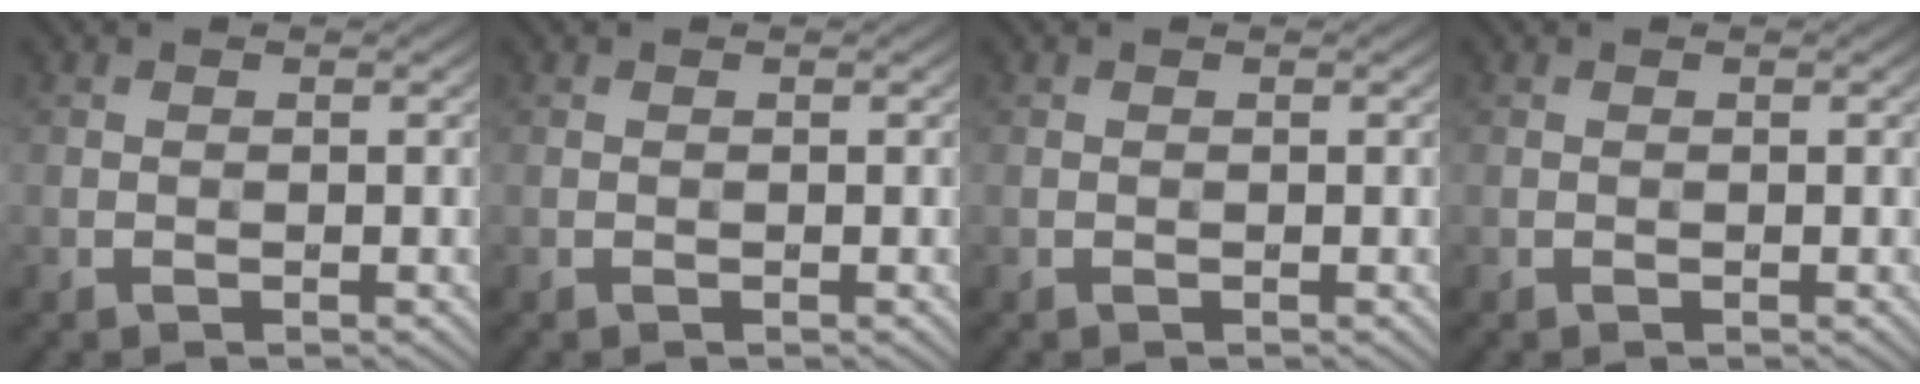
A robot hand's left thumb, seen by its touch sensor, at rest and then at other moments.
{"total": 0.0}
{"total": 0.0}
{"total": 0.0}